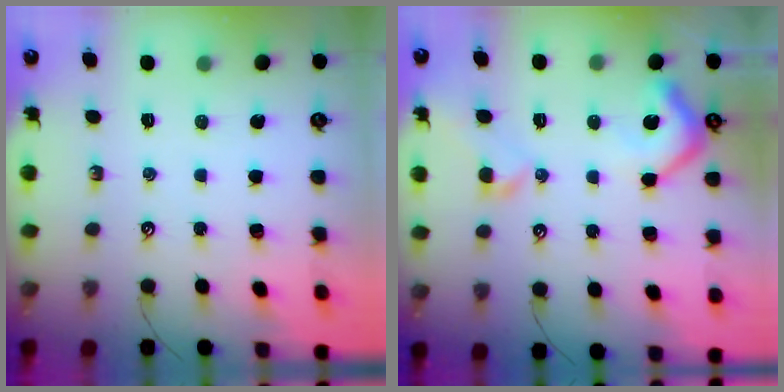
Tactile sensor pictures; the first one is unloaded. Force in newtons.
{"total": 7.9, "press": 7.8, "slide": 1.2}